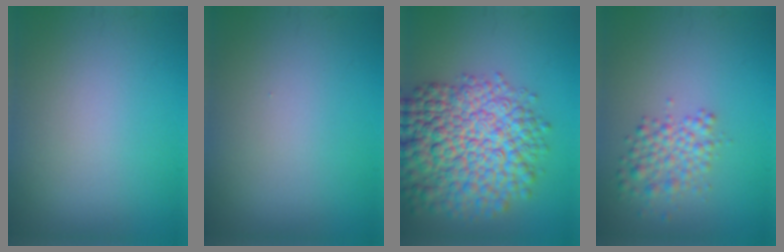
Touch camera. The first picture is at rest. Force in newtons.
{"total": 0.0}
{"total": 11.7, "press": 11.7, "slide": 0.4}
{"total": 3.1, "press": 3.1, "slide": 0.1}